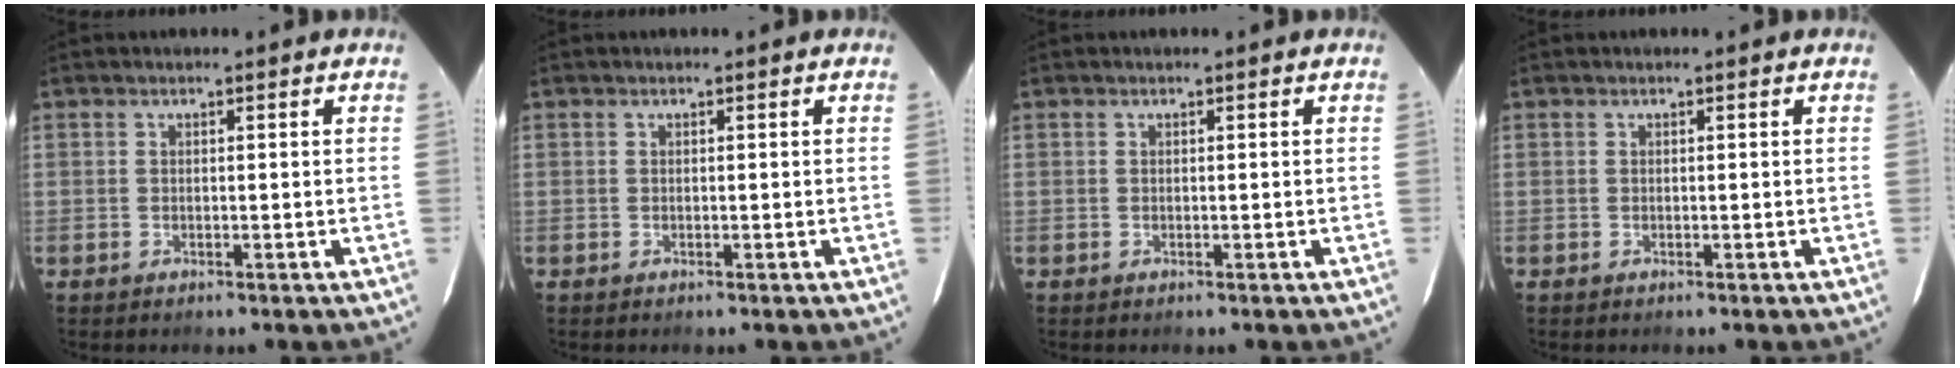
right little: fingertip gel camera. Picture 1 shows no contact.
{"total": 0.0}
{"total": 0.0}
{"total": 0.0}